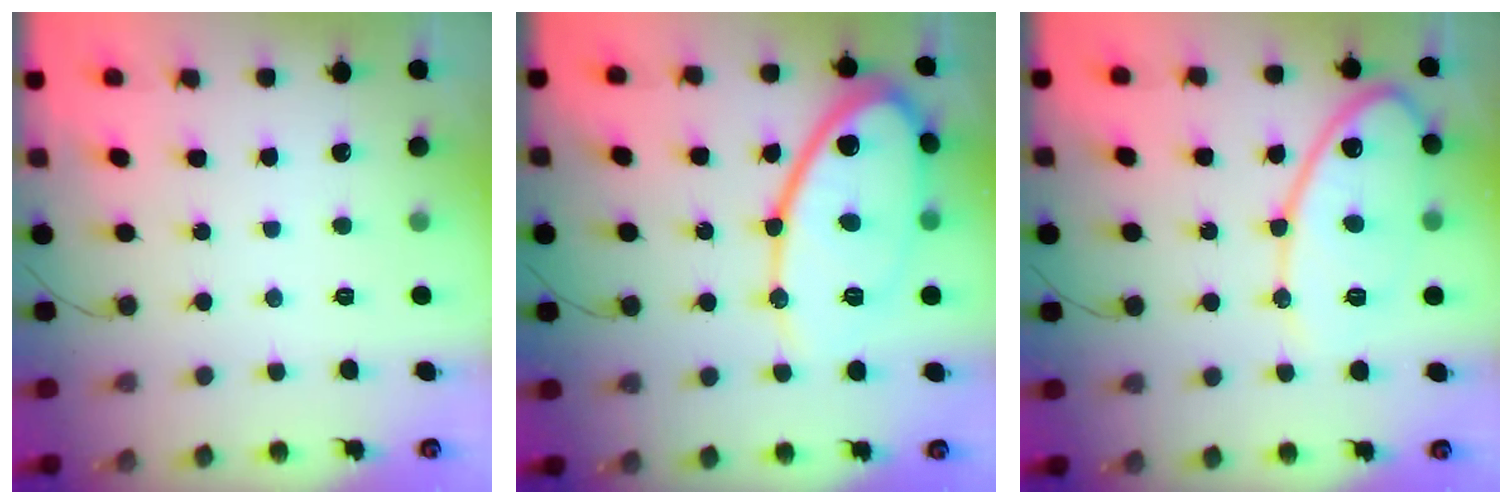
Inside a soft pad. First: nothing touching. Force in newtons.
{"total": 19.5, "press": 19.5, "slide": 1.5}
{"total": 13.2, "press": 13.2, "slide": 1.2}